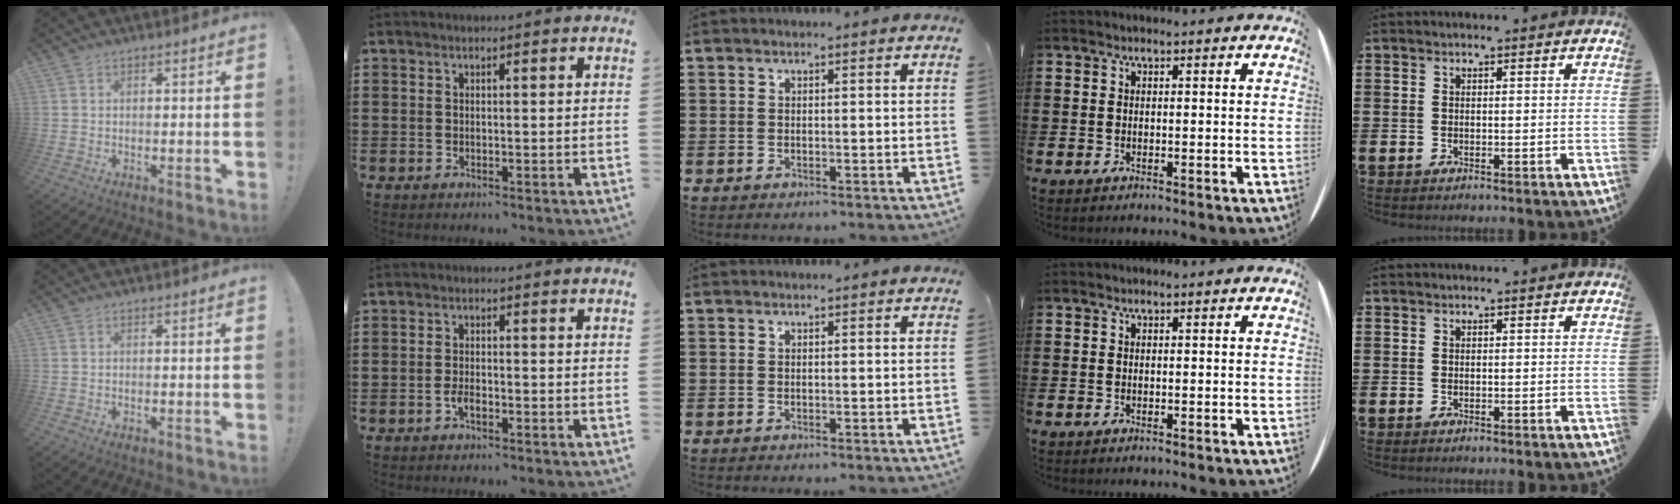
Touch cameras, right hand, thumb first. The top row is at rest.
{"index": {"total": 2.2, "force": [-1.1, 0.7, 1.7], "torque": [-0.038, -0.003, -0.023]}}